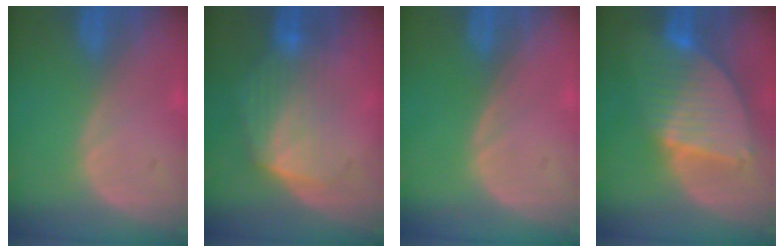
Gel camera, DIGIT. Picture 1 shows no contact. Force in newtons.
{"total": 6.5, "press": 6.5, "slide": 0.7}
{"total": 0.0}
{"total": 9.1, "press": 7.8, "slide": 4.7}